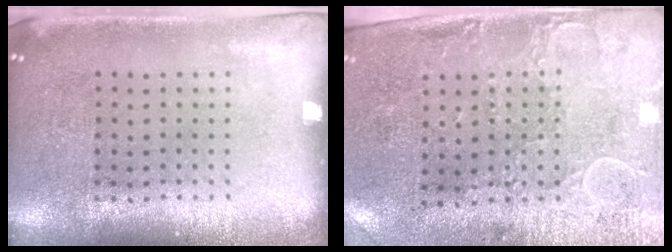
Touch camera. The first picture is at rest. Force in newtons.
{"total": 2.9, "press": 2.3, "slide": 1.7}